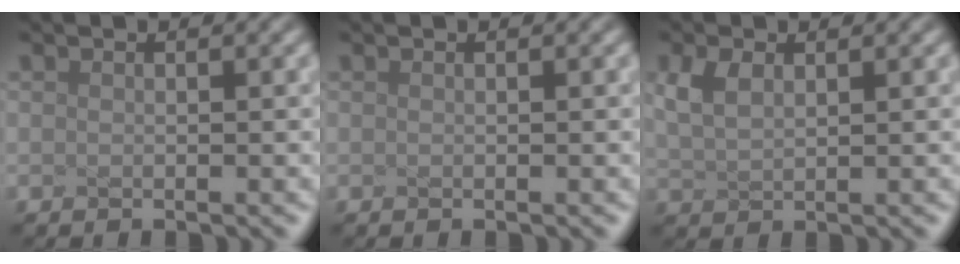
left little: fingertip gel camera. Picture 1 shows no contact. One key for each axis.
{"total": 0.0}
{"total": 2.5, "fx": 1.0, "fy": 1.4, "fz": 1.8, "tx": -0.048, "ty": 0.005, "tz": 0.024}